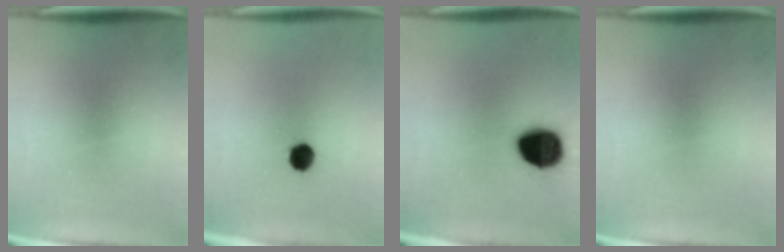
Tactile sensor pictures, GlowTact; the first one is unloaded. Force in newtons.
{"total": 5.2}
{"total": 15.2}
{"total": 0.0}